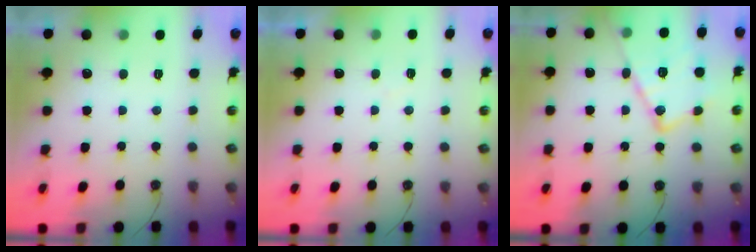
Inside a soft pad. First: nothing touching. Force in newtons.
{"total": 3.4, "press": 3.3, "slide": 0.5}
{"total": 18.0, "press": 17.9, "slide": 1.2}